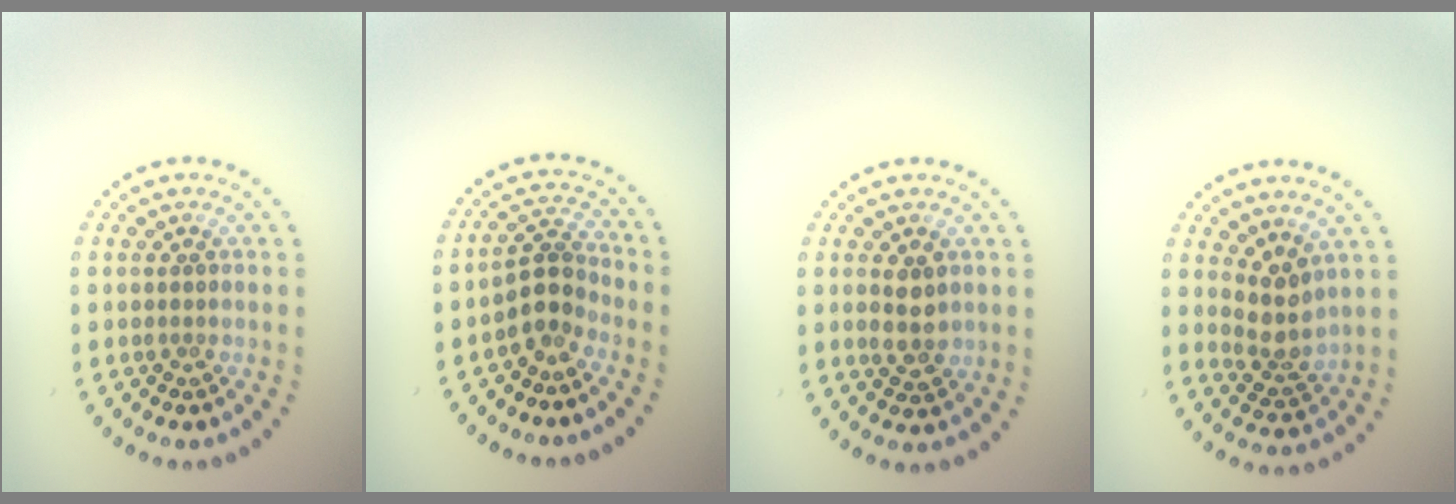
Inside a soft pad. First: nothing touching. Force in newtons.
{"total": 2.8, "press": 2.2, "slide": 1.7}
{"total": 2.1, "press": 2.1, "slide": 0.2}
{"total": 3.0, "press": 2.3, "slide": 1.9}